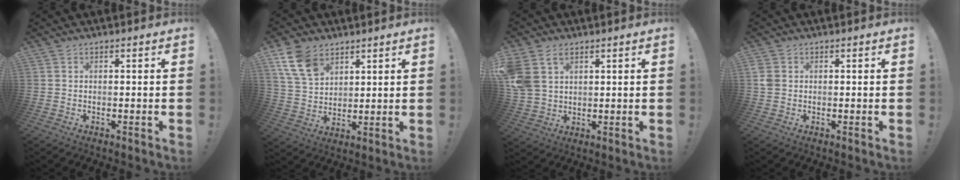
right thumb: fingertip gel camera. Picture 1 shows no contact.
{"total": 11.7, "force": [7.0, 7.3, 5.9], "torque": [-0.114, -0.023, 0.140]}
{"total": 8.0, "force": [4.1, 5.6, 4.1], "torque": [-0.080, -0.009, 0.085]}
{"total": 2.7, "force": [0.4, 2.2, 1.6], "torque": [-0.023, 0.003, 0.007]}